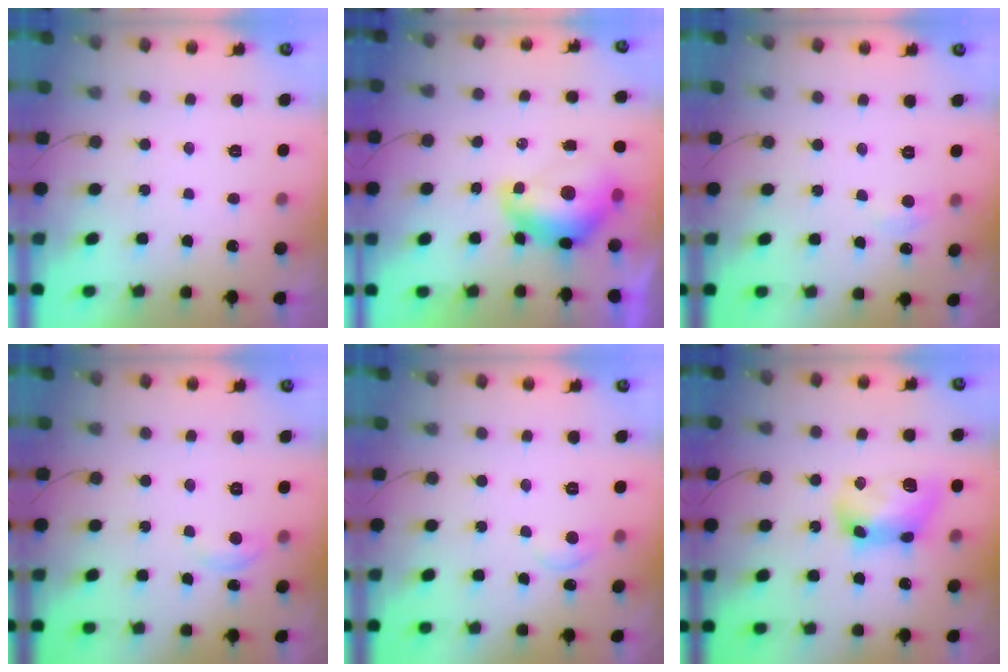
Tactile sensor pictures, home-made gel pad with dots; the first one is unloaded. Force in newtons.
{"total": 9.5, "press": 9.5, "slide": 1.1}
{"total": 5.9, "press": 5.9, "slide": 0.7}
{"total": 2.9, "press": 2.9, "slide": 0.3}
{"total": 6.8, "press": 6.7, "slide": 0.7}
{"total": 13.4, "press": 13.4, "slide": 0.7}